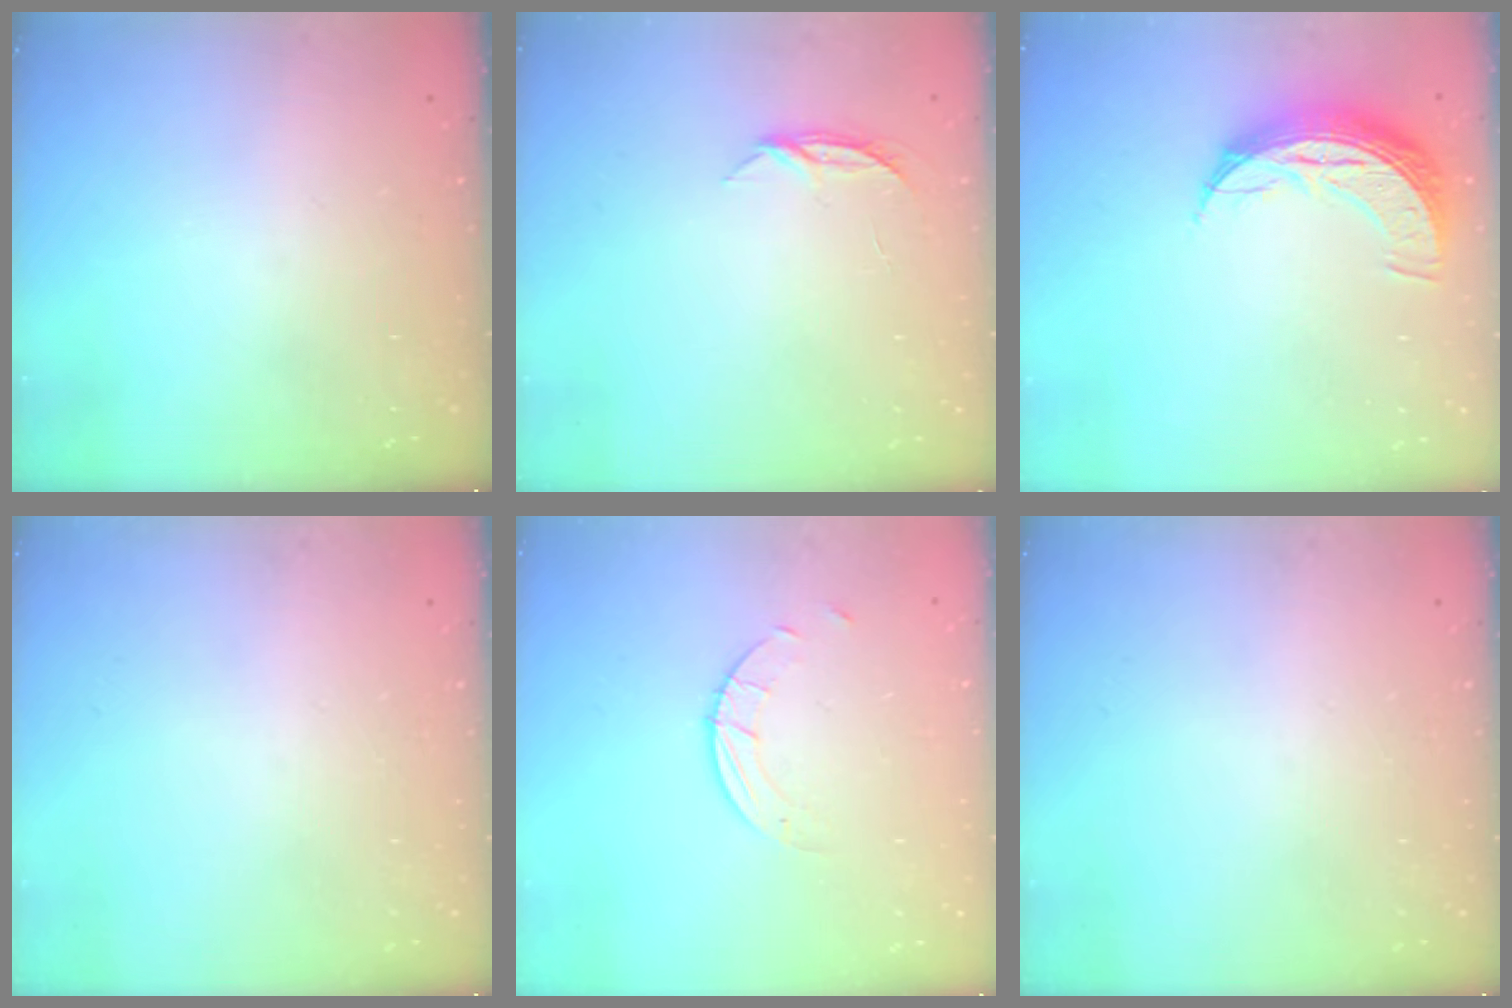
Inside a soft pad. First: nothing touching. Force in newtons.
{"total": 4.0, "press": 4.0, "slide": 0.5}
{"total": 10.1, "press": 10.1, "slide": 0.7}
{"total": 0.0}
{"total": 2.6, "press": 2.6, "slide": 0.2}
{"total": 0.0}